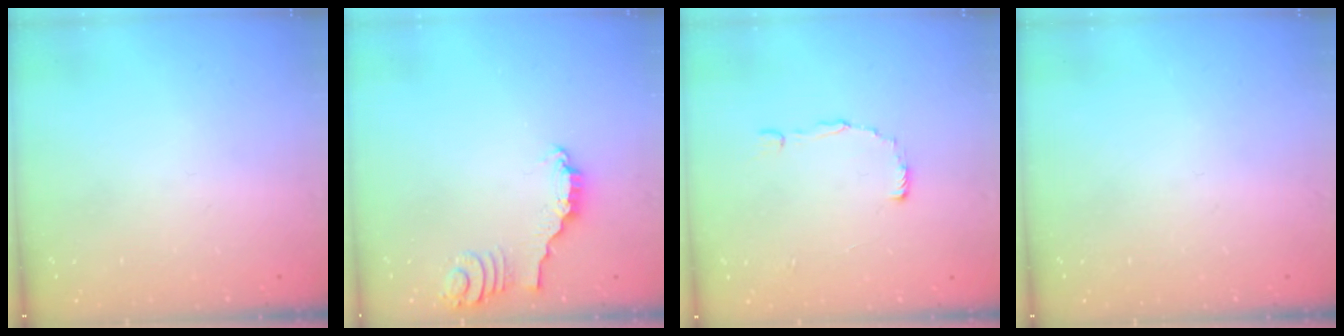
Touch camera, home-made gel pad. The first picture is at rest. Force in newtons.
{"total": 2.3, "press": 2.3, "slide": 0.1}
{"total": 5.4, "press": 5.4, "slide": 0.5}
{"total": 0.0}